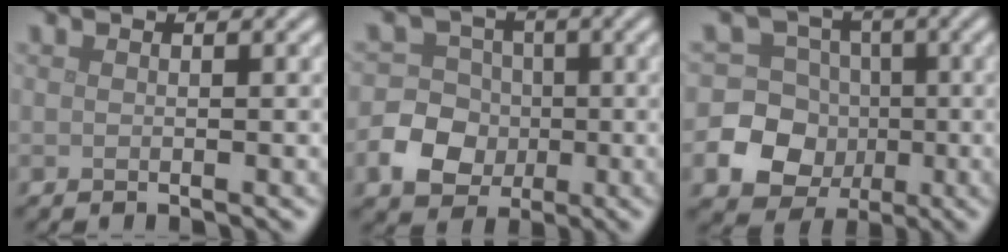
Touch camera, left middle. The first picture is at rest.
{"total": 6.2, "force": [-1.5, 5.5, 2.4], "torque": [-0.029, 0.008, -0.057]}
{"total": 11.2, "force": [-2.5, 10.6, 2.7], "torque": [-0.083, 0.000, -0.056]}